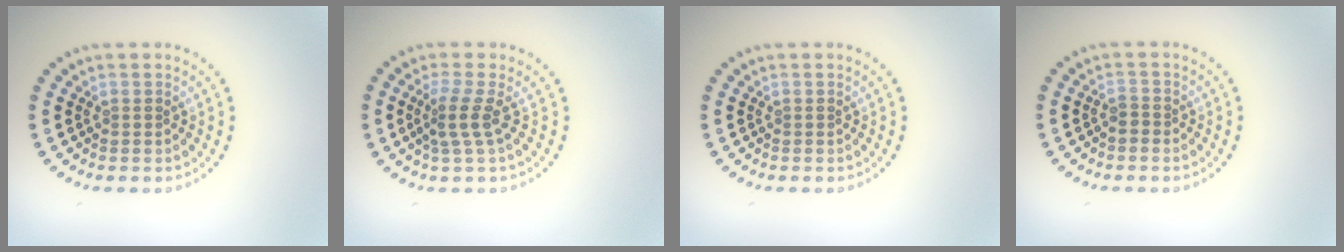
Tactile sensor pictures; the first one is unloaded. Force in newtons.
{"total": 2.4, "press": 1.7, "slide": 1.8}
{"total": 0.0}
{"total": 0.8, "press": 0.6, "slide": 0.5}